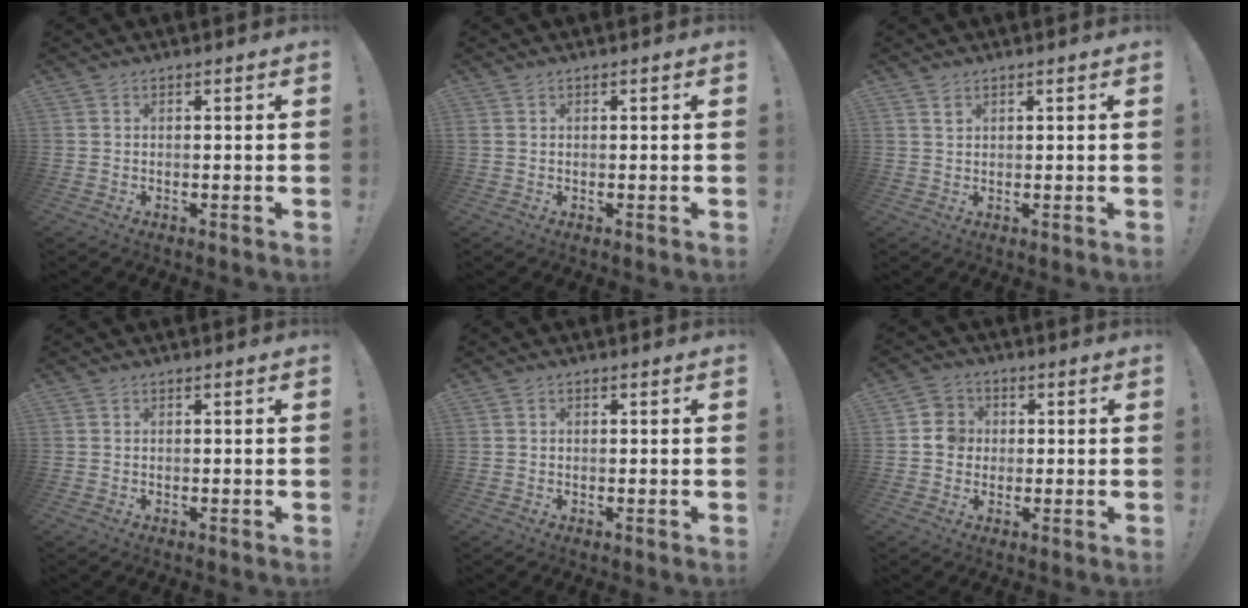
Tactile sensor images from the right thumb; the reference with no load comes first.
{"total": 0.0}
{"total": 1.3, "force": [1.0, 0.7, 0.4], "torque": [0.006, -0.008, 0.016]}
{"total": 0.0}
{"total": 0.5, "force": [-0.1, 0.5, 0.2], "torque": [-0.006, 0.004, -0.003]}
{"total": 6.3, "force": [-0.2, 6.0, 1.9], "torque": [-0.024, 0.013, -0.002]}